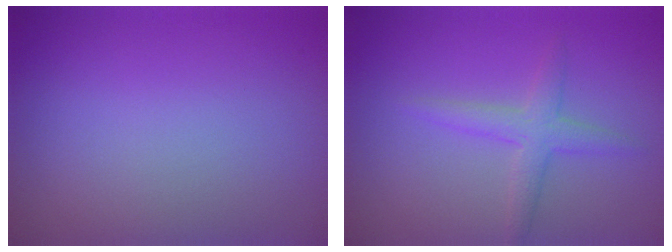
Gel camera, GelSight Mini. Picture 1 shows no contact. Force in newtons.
{"total": 2.4, "press": 2.4, "slide": 0.0}